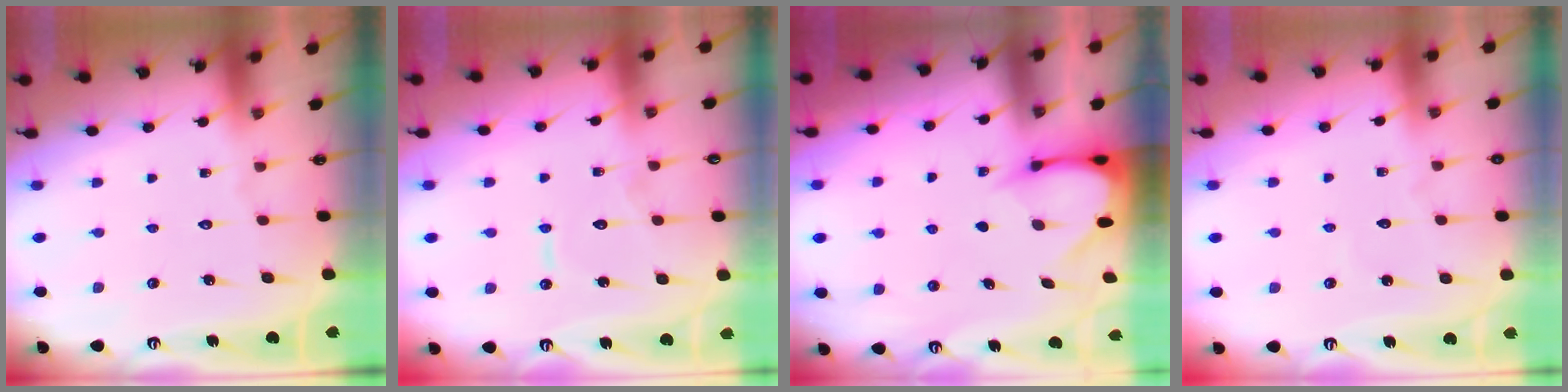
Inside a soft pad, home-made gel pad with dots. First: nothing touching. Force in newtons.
{"total": 6.1, "press": 6.1, "slide": 0.5}
{"total": 3.3, "press": 3.3, "slide": 0.3}
{"total": 2.0, "press": 2.0, "slide": 0.1}